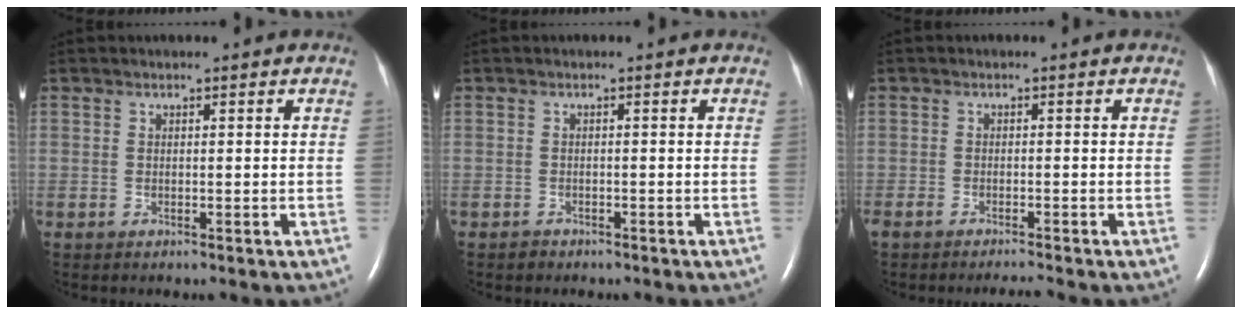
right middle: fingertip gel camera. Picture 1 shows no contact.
{"total": 0.9, "force": [-0.7, 0.6, -0.1], "torque": [0.001, 0.003, -0.013]}
{"total": 2.8, "force": [-2.6, -0.1, 1.2], "torque": [-0.023, -0.007, -0.042]}